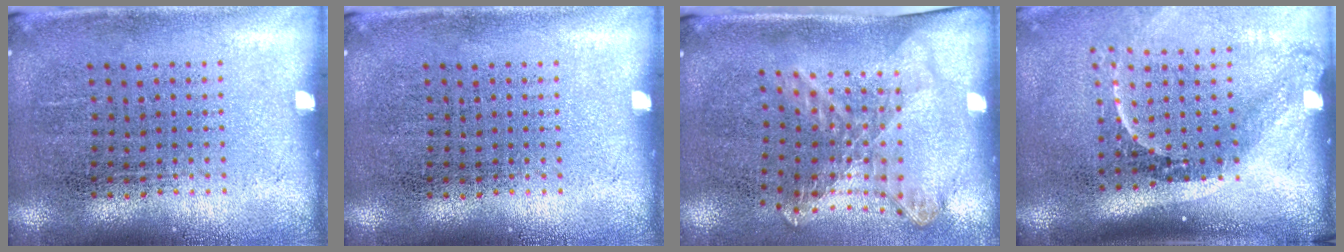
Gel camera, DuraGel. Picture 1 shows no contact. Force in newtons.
{"total": 0.0}
{"total": 1.9, "press": 1.4, "slide": 1.3}
{"total": 2.2, "press": 1.4, "slide": 1.7}